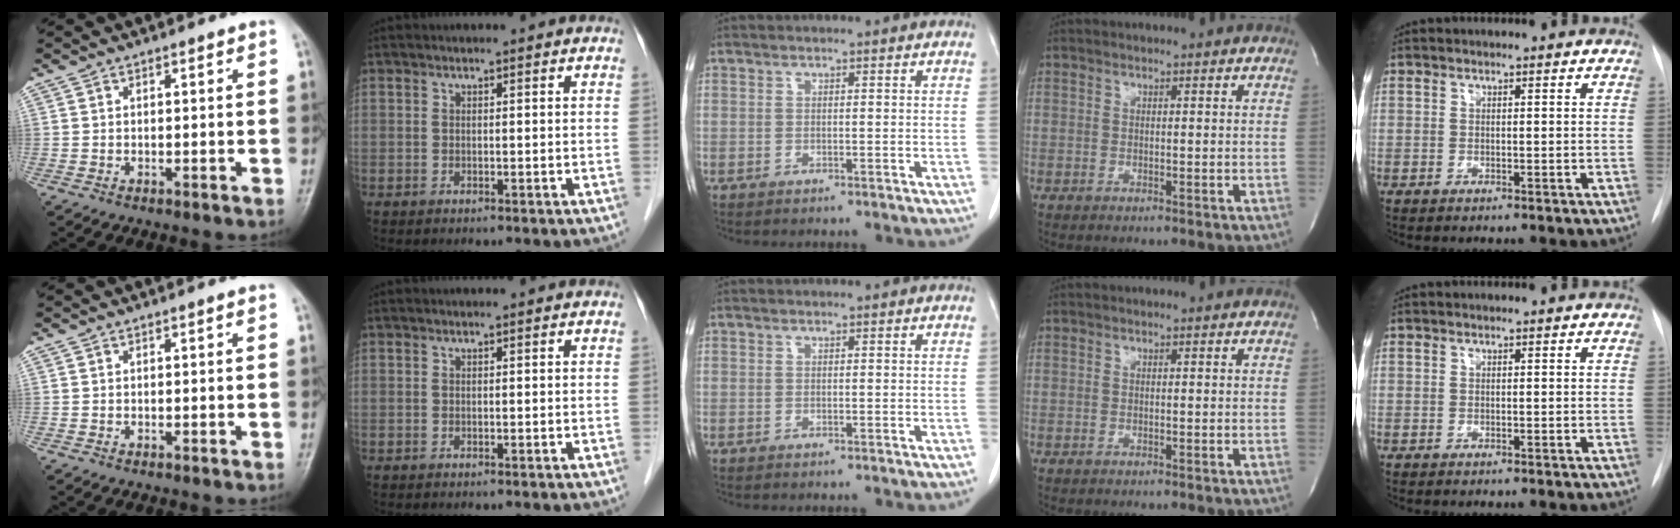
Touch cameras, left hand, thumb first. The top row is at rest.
{}